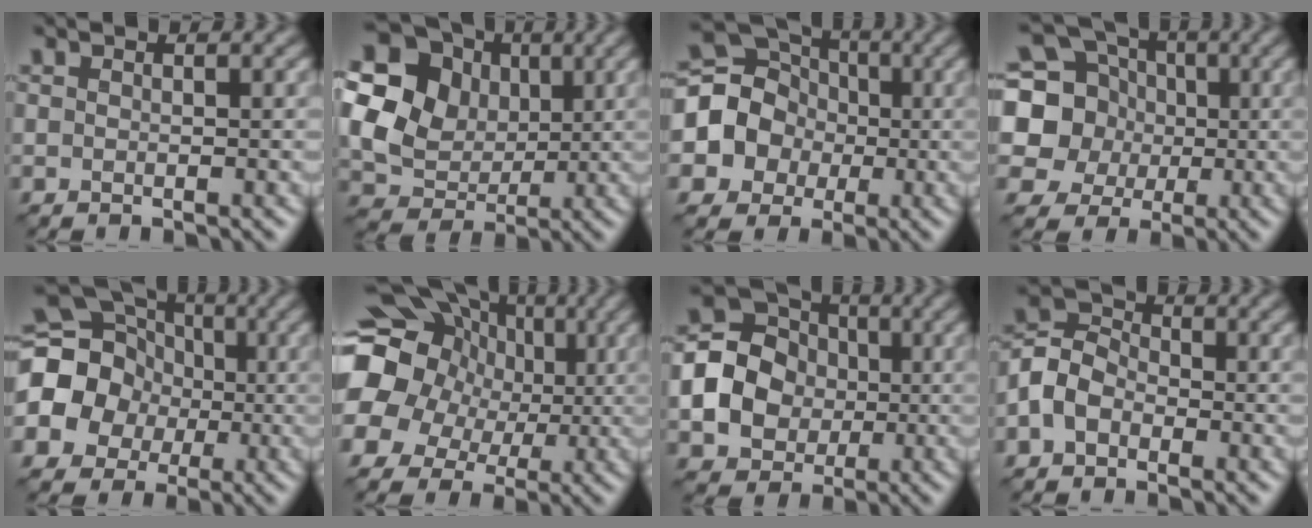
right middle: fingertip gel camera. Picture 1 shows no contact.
{"total": 17.0, "force": [4.9, 14.7, 6.9], "torque": [-0.193, 0.022, 0.077]}
{"total": 9.8, "force": [-0.7, 9.1, 3.4], "torque": [-0.098, 0.026, -0.036]}
{"total": 10.4, "force": [1.1, 9.5, 4.1], "torque": [-0.117, 0.026, -0.006]}
{"total": 13.8, "force": [-0.5, 12.7, 5.4], "torque": [-0.144, 0.023, -0.049]}
{"total": 17.1, "force": [3.3, 14.8, 7.9], "torque": [-0.179, 0.031, 0.032]}
{"total": 9.9, "force": [-0.6, 8.7, 4.7], "torque": [-0.105, 0.011, -0.037]}
{"total": 4.0, "force": [-1.4, 3.0, 2.2], "torque": [-0.047, 0.011, -0.036]}